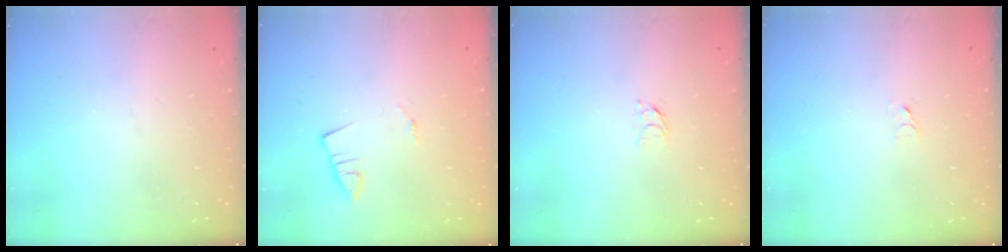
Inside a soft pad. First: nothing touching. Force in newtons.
{"total": 1.3, "press": 1.3, "slide": 0.1}
{"total": 2.8, "press": 2.8, "slide": 0.3}
{"total": 2.5, "press": 2.5, "slide": 0.2}